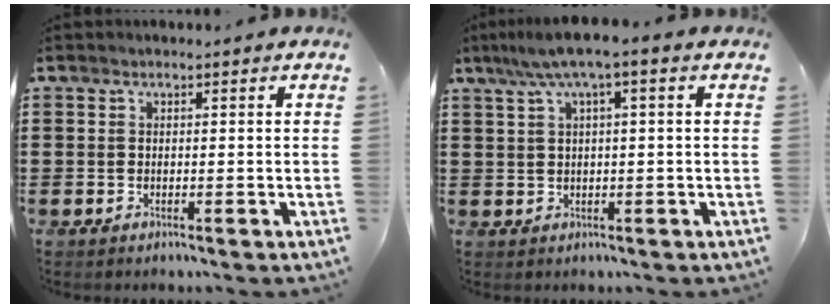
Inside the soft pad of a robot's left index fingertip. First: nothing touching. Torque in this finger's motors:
{"motor_torque": [1.56, -0.58, 0.73, 0.21]}